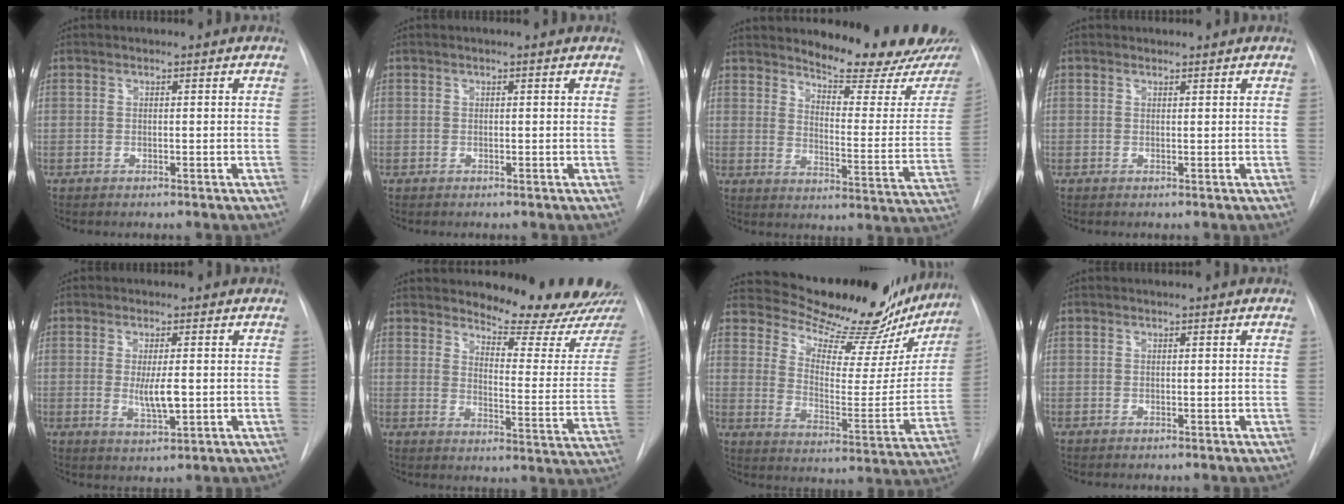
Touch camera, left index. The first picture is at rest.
{"total": 0.7, "force": [0.6, 0.1, 0.4], "torque": [-0.010, 0.009, 0.006]}
{"total": 18.5, "force": [16.9, 2.6, 7.0], "torque": [-0.086, -0.090, 0.208]}
{"total": 0.7, "force": [0.6, 0.3, -0.2], "torque": [0.000, 0.001, 0.009]}
{"total": 4.3, "force": [-0.1, 1.1, 4.1], "torque": [-0.074, -0.009, 0.001]}
{"total": 15.7, "force": [14.9, 0.7, 4.8], "torque": [-0.058, -0.102, 0.181]}
{"total": 25.4, "force": [22.5, 6.9, 9.5], "torque": [-0.135, -0.058, 0.292]}
{"total": 0.0}